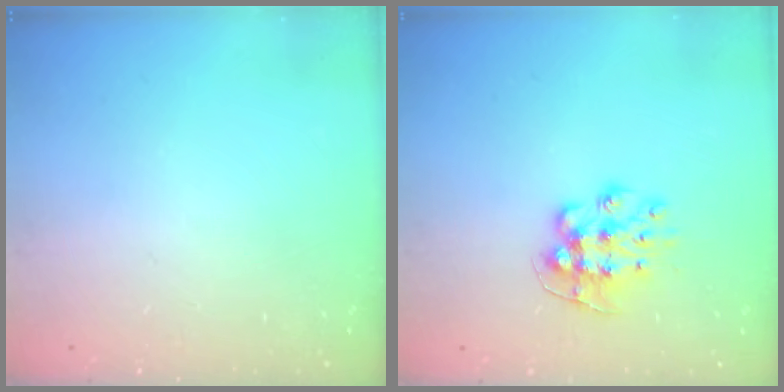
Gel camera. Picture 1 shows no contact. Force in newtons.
{"total": 9.3, "press": 9.3, "slide": 0.3}